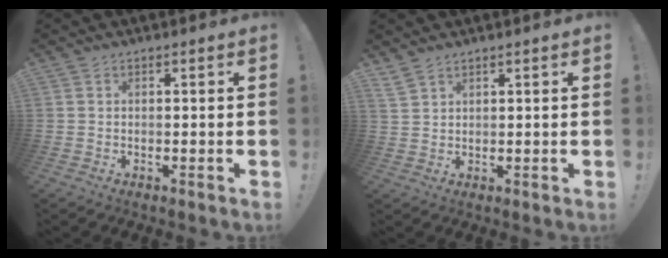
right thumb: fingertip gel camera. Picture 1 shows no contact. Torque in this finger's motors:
{"motor_torque": [-0.43, -0.01, -0.24, 0.40, 0.02]}